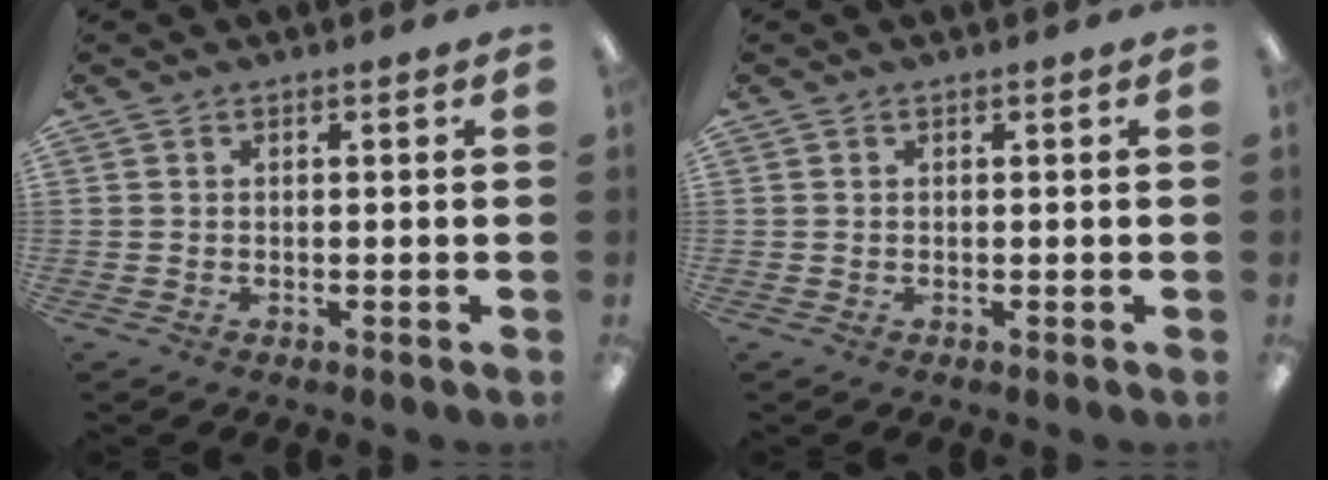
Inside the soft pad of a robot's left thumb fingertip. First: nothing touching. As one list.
[{"total": 0.0}]